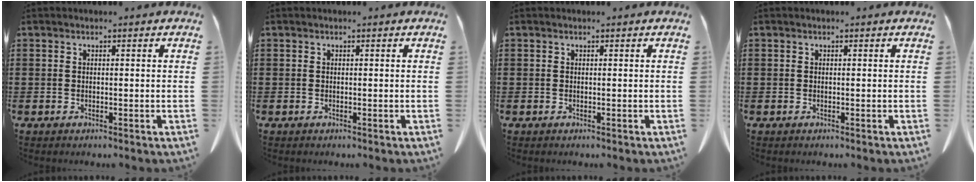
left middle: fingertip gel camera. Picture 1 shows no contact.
{"total": 0.0}
{"total": 0.0}
{"total": 0.0}